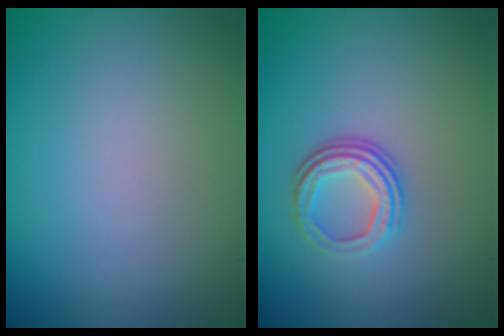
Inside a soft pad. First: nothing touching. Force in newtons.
{"total": 3.4, "press": 2.4, "slide": 2.4}